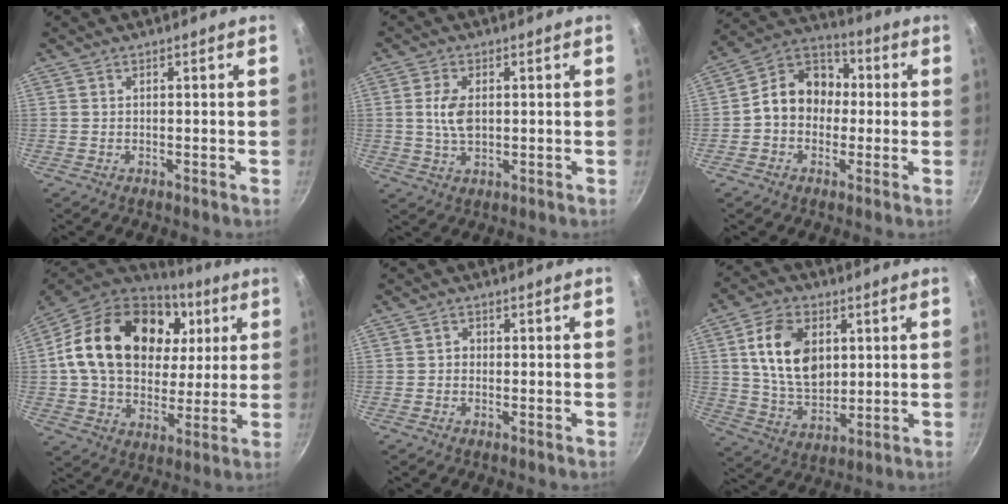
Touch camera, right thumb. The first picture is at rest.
{"total": 5.8, "force": [0.6, 3.5, 4.6], "torque": [-0.083, -0.002, 0.012]}
{"total": 11.9, "force": [-0.3, 9.7, 6.8], "torque": [-0.065, 0.036, -0.028]}
{"total": 27.4, "force": [7.5, 19.2, 18.1], "torque": [-0.300, 0.003, 0.127]}
{"total": 1.2, "force": [-0.3, 1.1, 0.5], "torque": [-0.005, 0.004, -0.007]}
{"total": 14.5, "force": [3.4, 9.6, 10.3], "torque": [-0.160, -0.012, 0.066]}